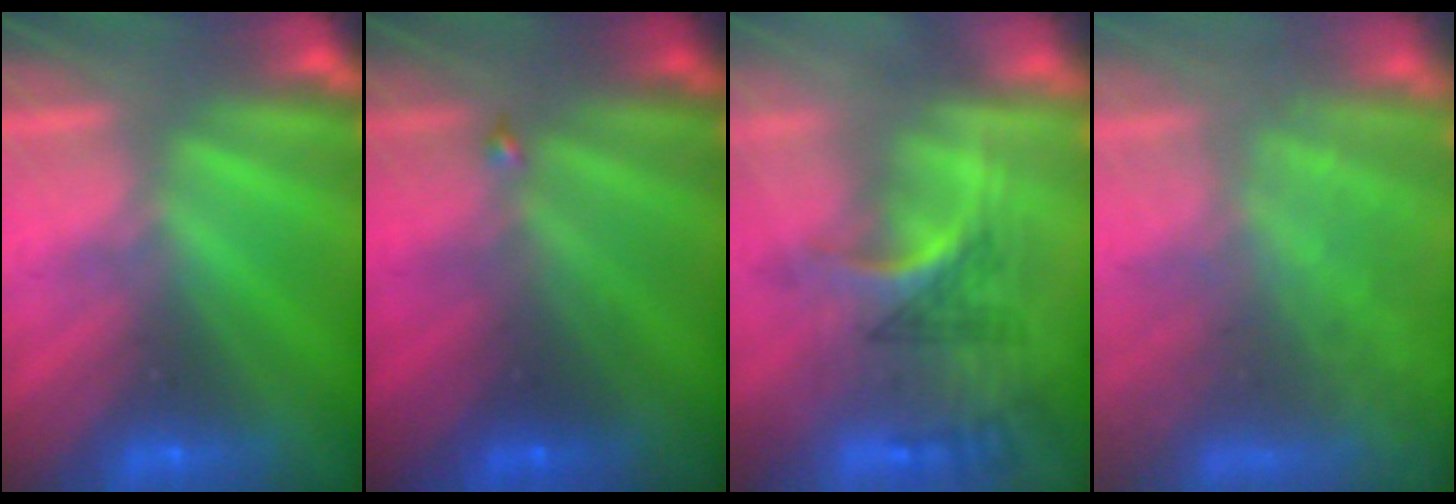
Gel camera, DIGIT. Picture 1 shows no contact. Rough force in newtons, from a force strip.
{"total": 1.9}
{"total": 2.9}
{"total": 14.6}